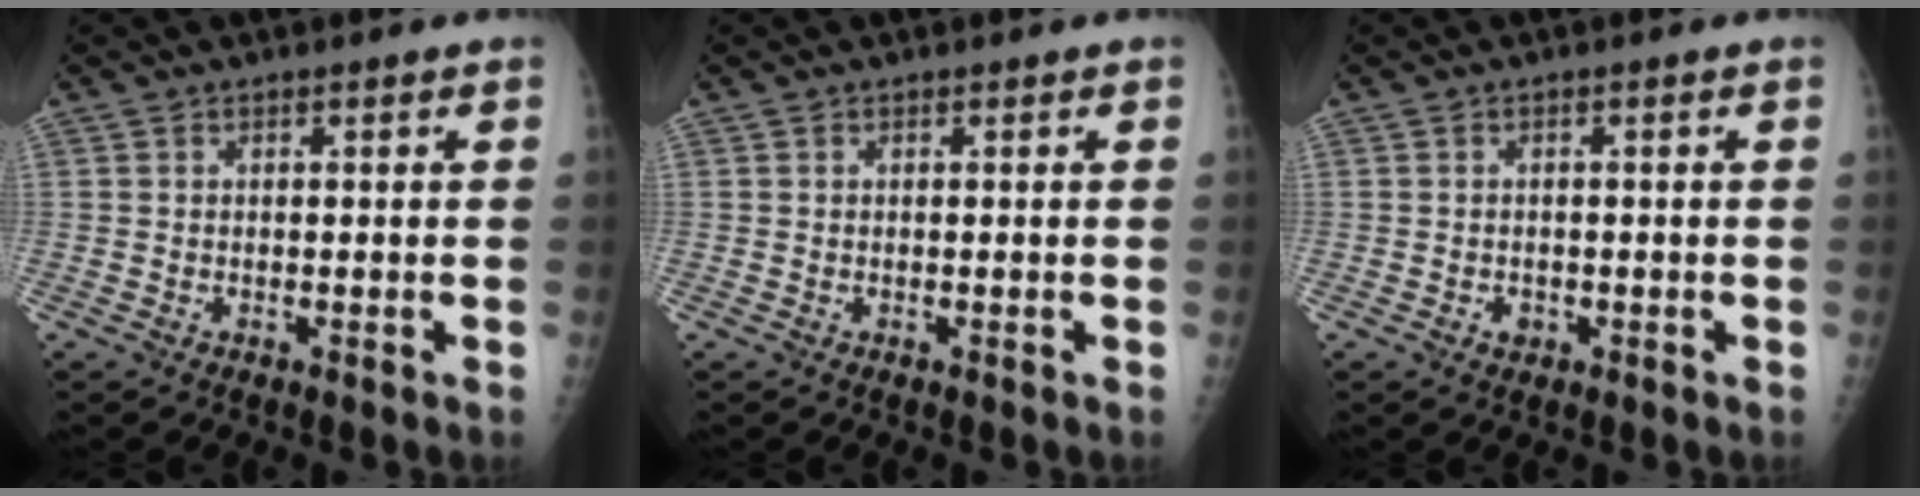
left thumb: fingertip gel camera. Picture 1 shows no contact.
{"total": 0.0}
{"total": 1.6, "force": [-0.7, 1.2, 0.7], "torque": [-0.007, 0.007, -0.007]}